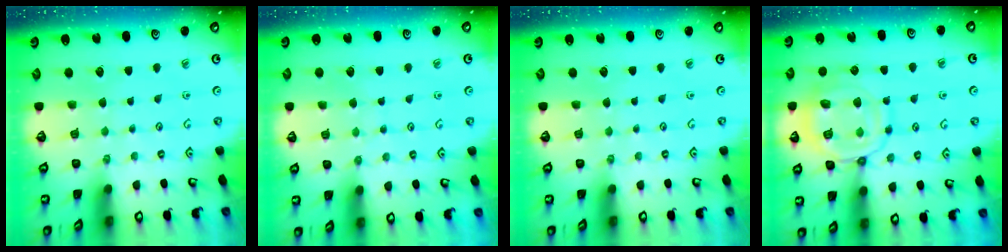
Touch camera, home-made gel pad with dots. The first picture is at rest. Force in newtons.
{"total": 4.4, "press": 4.4, "slide": 0.4}
{"total": 0.0}
{"total": 14.2, "press": 14.2, "slide": 1.3}